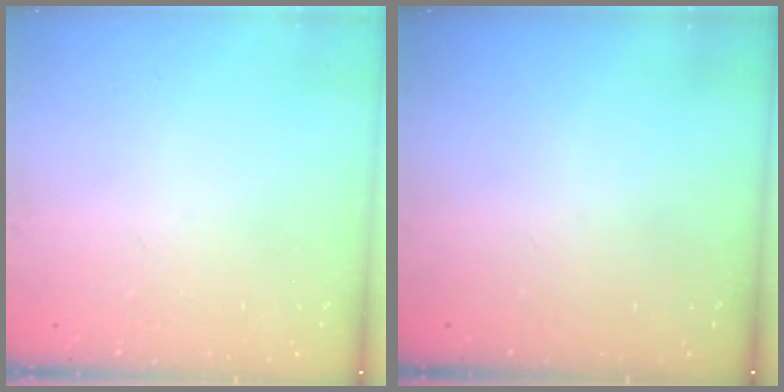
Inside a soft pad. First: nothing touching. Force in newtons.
{"total": 0.0}